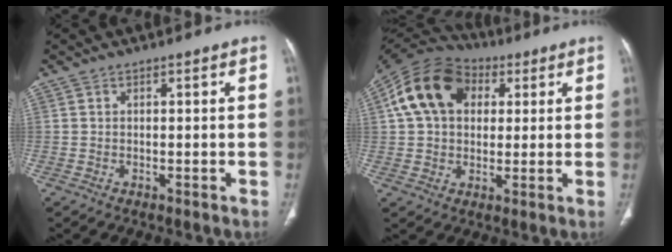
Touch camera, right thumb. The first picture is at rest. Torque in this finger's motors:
{"motor_torque": [0.63, 3.23, 1.48, 0.19, 0.22]}